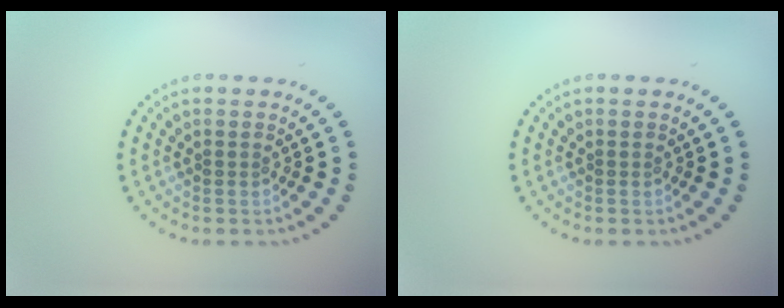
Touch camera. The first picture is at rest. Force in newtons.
{"total": 0.0}